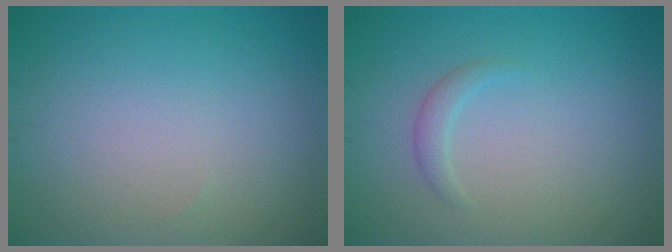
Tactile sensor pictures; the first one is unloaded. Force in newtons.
{"total": 1.2, "press": 1.2, "slide": 0.1}